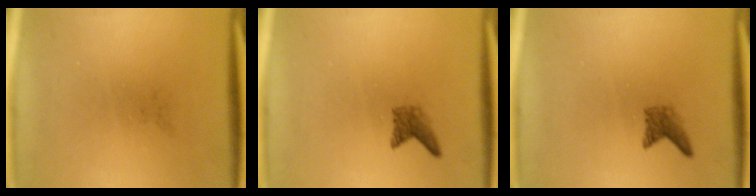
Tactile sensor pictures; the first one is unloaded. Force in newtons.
{"total": 1.7}
{"total": 1.7}